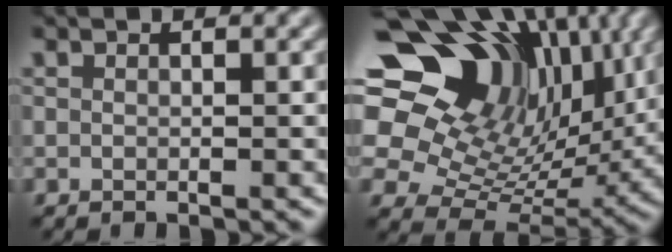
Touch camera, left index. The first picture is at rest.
{"total": 16.4, "force": [7.2, 11.5, 9.2], "torque": [-0.178, 0.029, 0.126]}